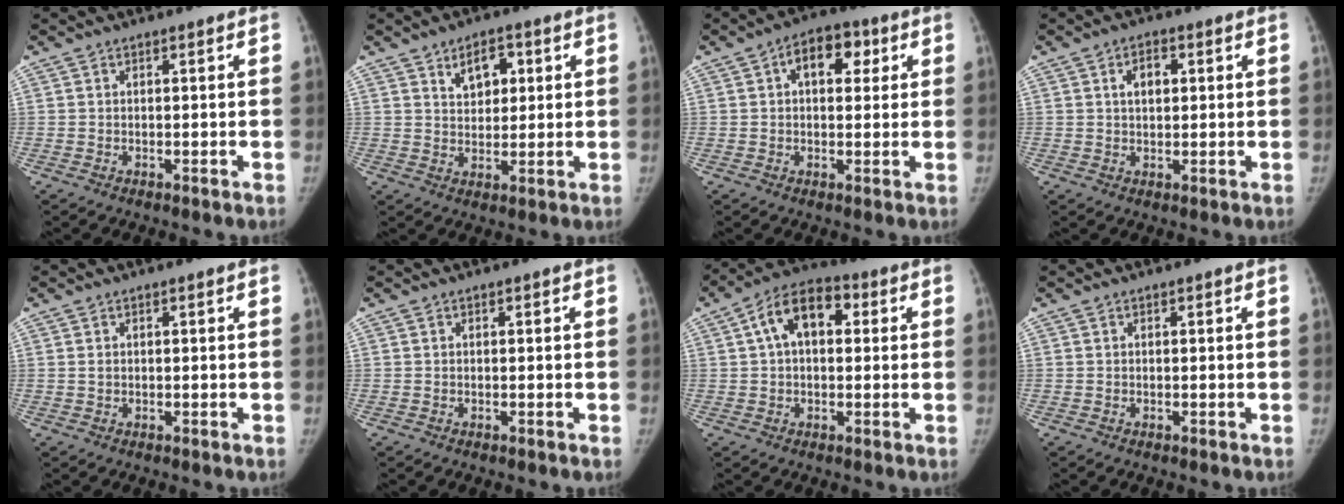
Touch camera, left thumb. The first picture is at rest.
{"total": 6.0, "force": [2.6, 3.8, 3.8], "torque": [-0.029, -0.012, 0.041]}
{"total": 8.1, "force": [2.5, 5.1, 5.8], "torque": [-0.052, 0.010, 0.029]}
{"total": 4.0, "force": [1.2, 2.5, 2.9], "torque": [-0.037, 0.004, 0.018]}
{"total": 0.6, "force": [0.1, 0.5, 0.4], "torque": [-0.007, 0.000, 0.003]}
{"total": 0.0}
{"total": 10.6, "force": [2.5, 6.5, 8.0], "torque": [-0.122, 0.028, 0.031]}
{"total": 0.0}